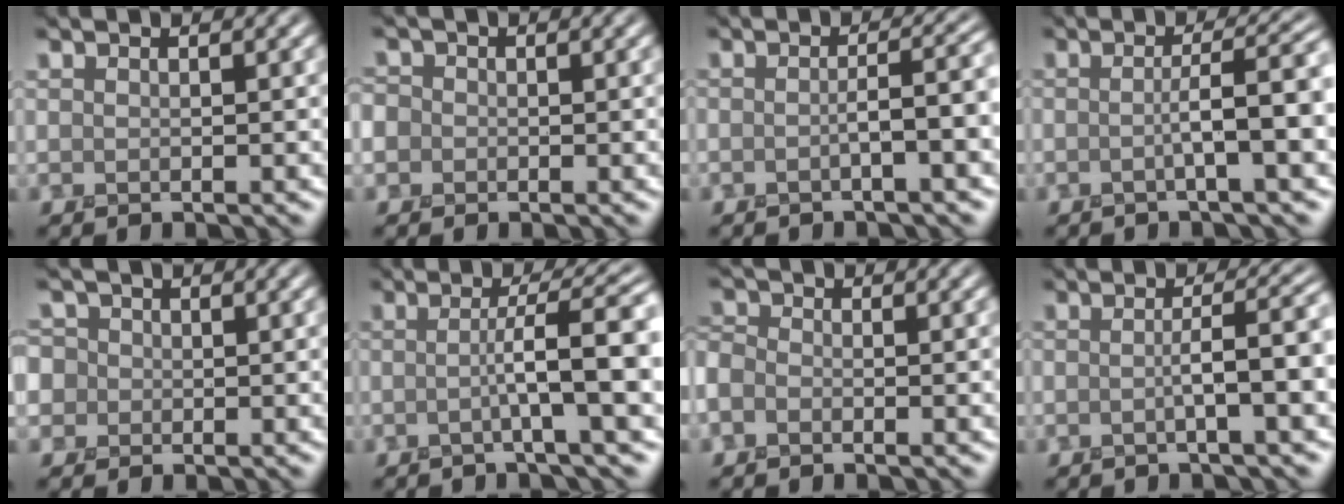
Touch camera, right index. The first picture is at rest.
{"total": 2.6, "force": [-0.1, 2.4, 0.8], "torque": [-0.008, 0.015, -0.028]}
{"total": 3.3, "force": [-0.9, 0.7, 3.1], "torque": [-0.042, 0.016, -0.026]}
{"total": 5.0, "force": [-0.7, 0.7, 5.0], "torque": [-0.074, 0.015, -0.023]}
{"total": 4.8, "force": [0.7, 4.3, 1.8], "torque": [-0.034, 0.038, -0.023]}
{"total": 6.6, "force": [-0.9, 0.7, 6.5], "torque": [-0.094, 0.010, -0.024]}
{"total": 2.3, "force": [-1.1, 1.7, 1.1], "torque": [-0.020, 0.006, -0.029]}
{"total": 4.5, "force": [-0.7, 0.7, 4.4], "torque": [-0.062, 0.015, -0.022]}